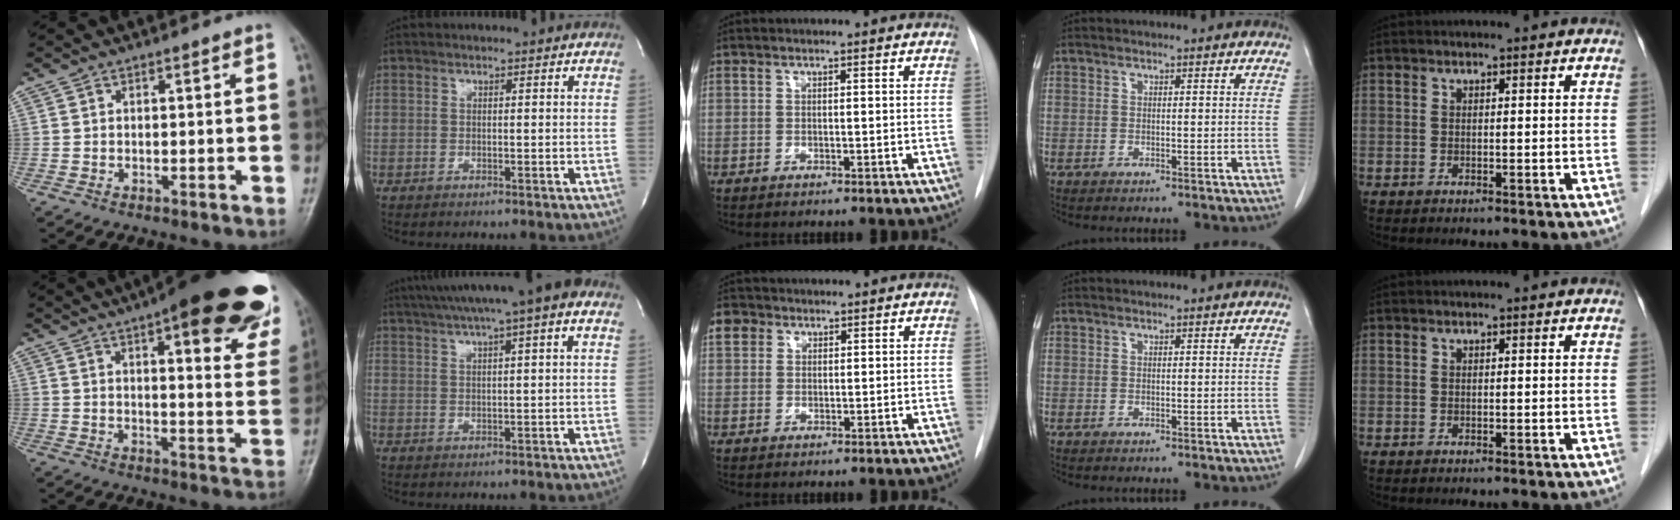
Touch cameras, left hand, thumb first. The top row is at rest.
{"thumb": {"total": 27.0, "force": [16.7, 7.5, 19.8], "torque": [-0.214, -0.044, 0.202]}, "index": {"total": 11.1, "force": [7.3, 0.5, 8.4], "torque": [-0.141, 0.037, 0.102]}, "middle": {"total": 3.3, "force": [1.7, 2.7, 0.9], "torque": [-0.016, 0.011, 0.033]}}